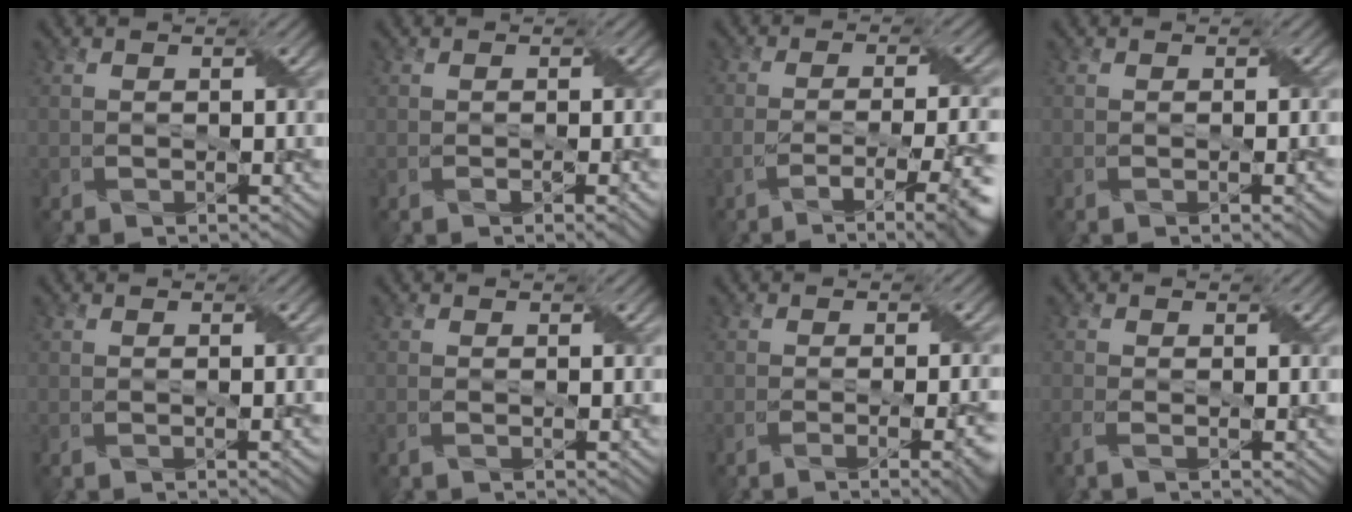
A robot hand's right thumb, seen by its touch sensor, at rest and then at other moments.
{"total": 2.0, "force": [-0.5, 0.5, 1.9], "torque": [-0.028, 0.000, -0.009]}
{"total": 9.1, "force": [-3.8, 2.4, 7.9], "torque": [-0.122, -0.006, -0.054]}
{"total": 2.0, "force": [-0.3, 0.6, 1.9], "torque": [-0.020, 0.003, -0.008]}
{"total": 1.0, "force": [-0.1, 0.3, 0.9], "torque": [-0.011, 0.000, -0.007]}
{"total": 0.7, "force": [-0.2, 0.2, 0.6], "torque": [-0.009, 0.001, -0.009]}
{"total": 6.3, "force": [-2.8, 1.6, 5.4], "torque": [-0.063, -0.001, -0.036]}
{"total": 1.6, "force": [-0.9, 0.3, 1.3], "torque": [-0.025, -0.001, -0.027]}